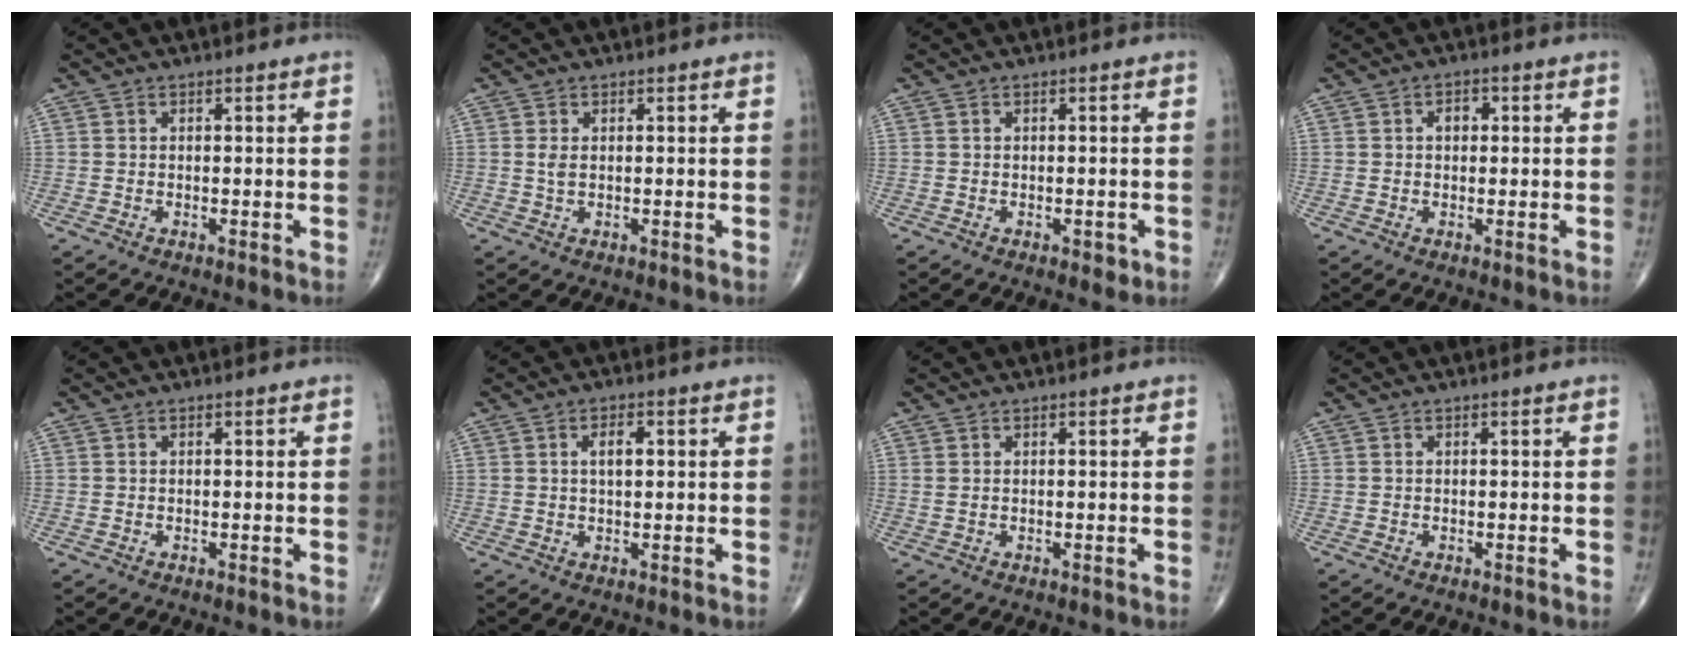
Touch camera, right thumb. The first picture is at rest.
{"total": 1.4, "force": [0.3, 0.7, 1.2], "torque": [-0.025, 0.003, 0.009]}
{"total": 1.3, "force": [-0.5, 0.8, 0.9], "torque": [-0.005, 0.000, -0.006]}
{"total": 2.3, "force": [0.4, 1.7, 1.5], "torque": [-0.014, 0.006, 0.002]}
{"total": 0.0}
{"total": 3.1, "force": [0.7, 1.4, 2.6], "torque": [-0.041, -0.001, 0.011]}
{"total": 0.6, "force": [0.3, 0.2, 0.5], "torque": [-0.015, 0.009, 0.008]}
{"total": 0.0}